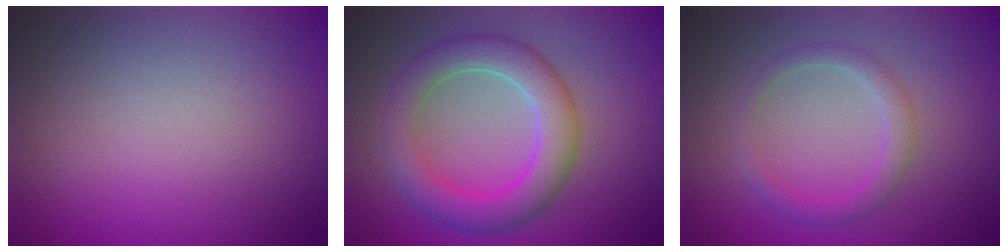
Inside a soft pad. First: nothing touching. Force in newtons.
{"total": 5.2, "press": 5.2, "slide": 0.2}
{"total": 2.0, "press": 2.0, "slide": 0.1}